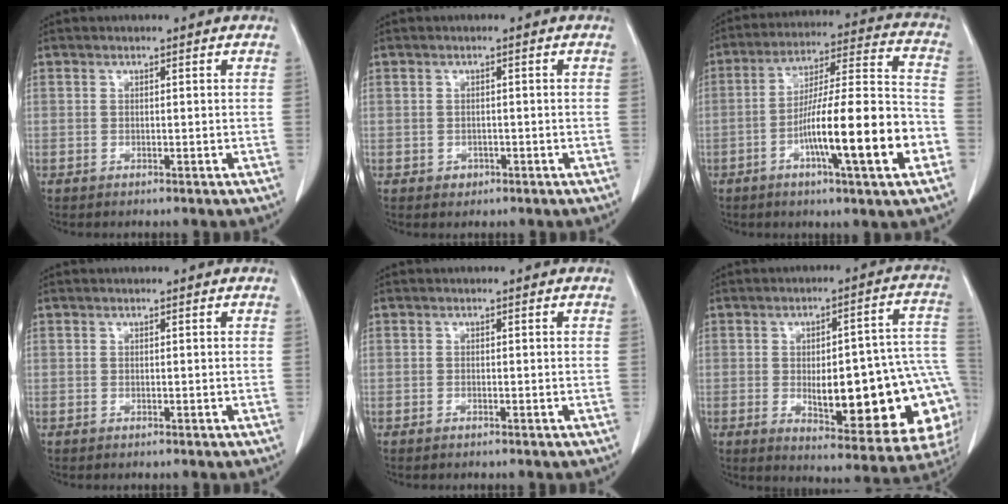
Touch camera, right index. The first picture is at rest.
{"total": 2.3, "force": [-0.8, 2.0, 0.8], "torque": [-0.010, 0.007, -0.003]}
{"total": 18.8, "force": [-6.2, 1.5, 17.6], "torque": [-0.277, 0.005, -0.096]}
{"total": 0.0}
{"total": 0.5, "force": [-0.3, 0.3, 0.4], "torque": [-0.010, -0.001, -0.004]}
{"total": 24.8, "force": [-4.5, 7.6, 23.2], "torque": [-0.216, 0.032, -0.033]}